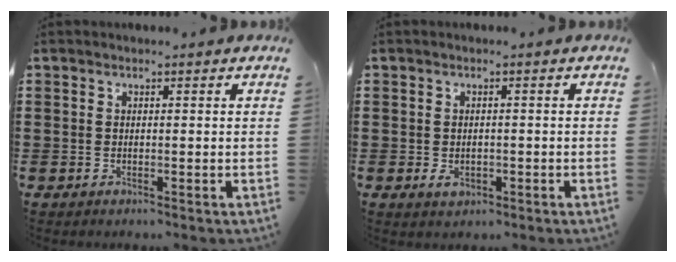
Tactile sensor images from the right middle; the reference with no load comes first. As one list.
[{"total": 1.8, "force": [-0.6, 1.1, 1.3], "torque": [-0.017, -0.005, -0.013]}]